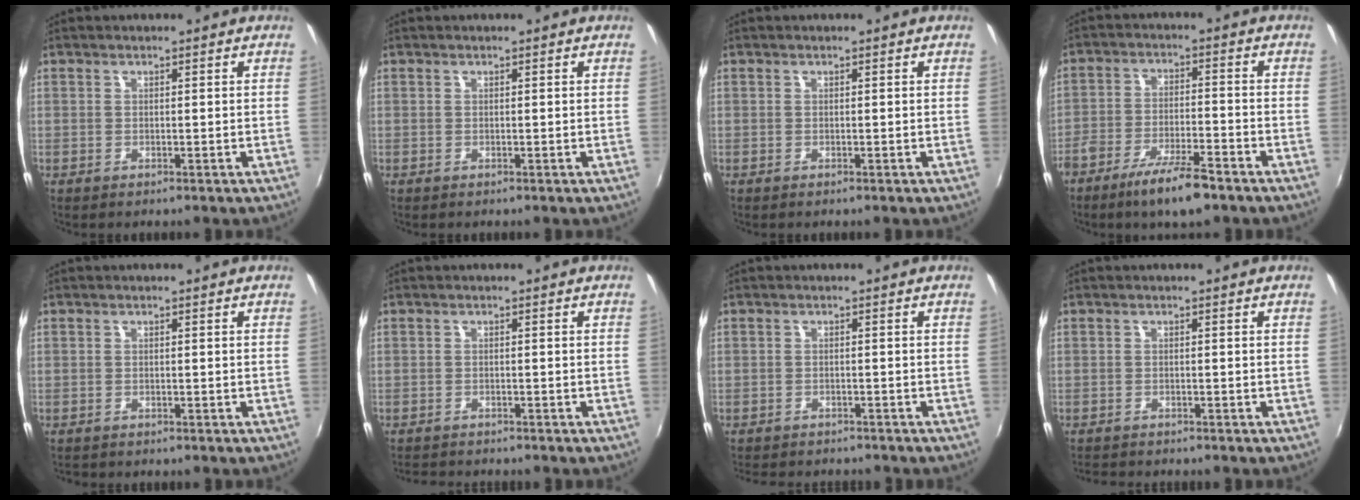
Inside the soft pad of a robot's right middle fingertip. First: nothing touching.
{"total": 0.0}
{"total": 0.0}
{"total": 9.5, "force": [-6.9, 1.9, 6.3], "torque": [-0.137, -0.009, -0.121]}
{"total": 0.6, "force": [-0.6, 0.2, 0.1], "torque": [-0.004, -0.001, -0.010]}
{"total": 3.6, "force": [-3.4, 0.5, 0.9], "torque": [-0.028, -0.012, -0.058]}
{"total": 4.4, "force": [-3.9, 1.8, 1.0], "torque": [-0.031, -0.002, -0.060]}
{"total": 3.0, "force": [-2.9, 0.4, 0.7], "torque": [-0.026, -0.015, -0.051]}